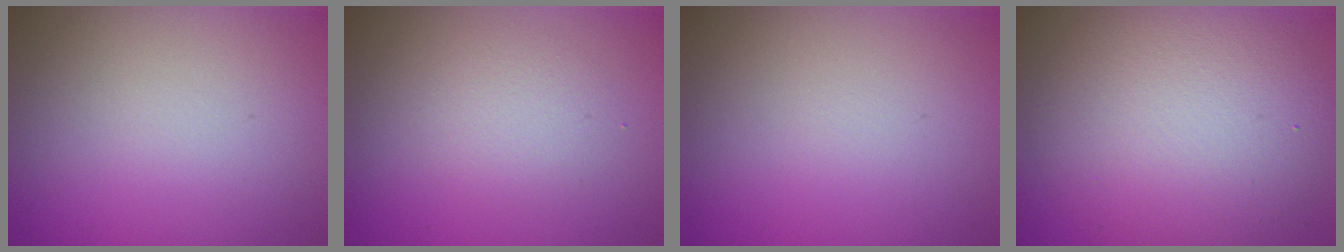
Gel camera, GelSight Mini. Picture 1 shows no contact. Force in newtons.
{"total": 1.8, "press": 1.8, "slide": 0.1}
{"total": 0.0}
{"total": 8.5, "press": 8.4, "slide": 0.9}